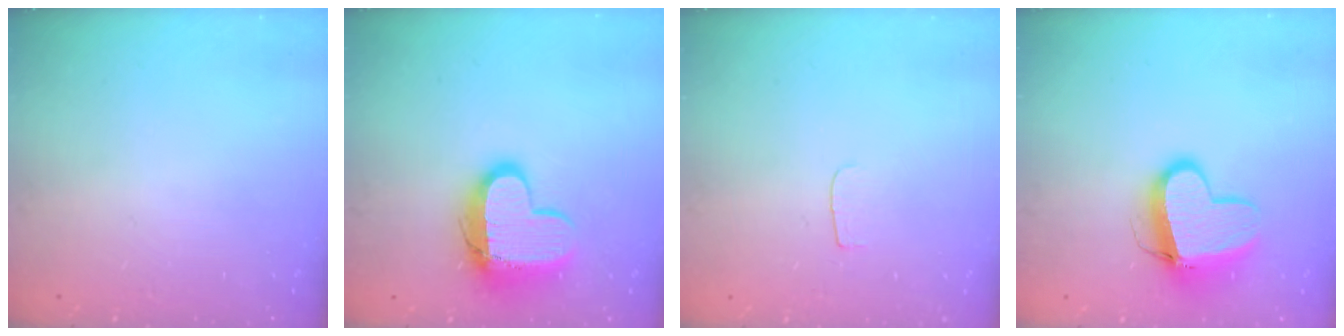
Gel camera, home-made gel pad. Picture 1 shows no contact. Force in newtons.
{"total": 12.7, "press": 12.7, "slide": 0.9}
{"total": 3.5, "press": 3.4, "slide": 0.4}
{"total": 11.7, "press": 11.6, "slide": 1.3}